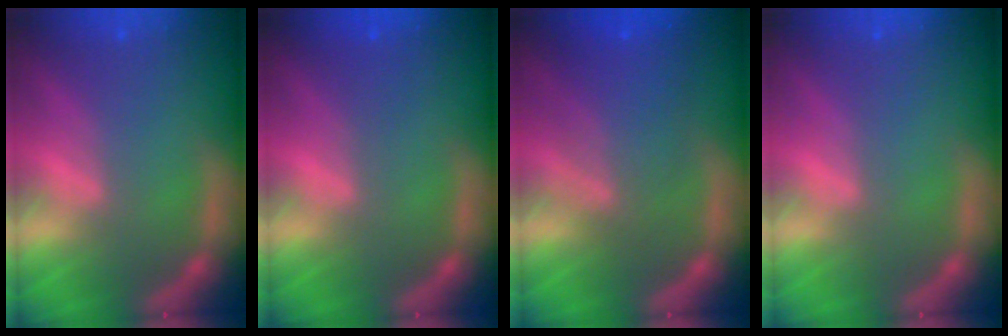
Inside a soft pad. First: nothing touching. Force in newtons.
{"total": 0.9}
{"total": 6.0}
{"total": 0.0}